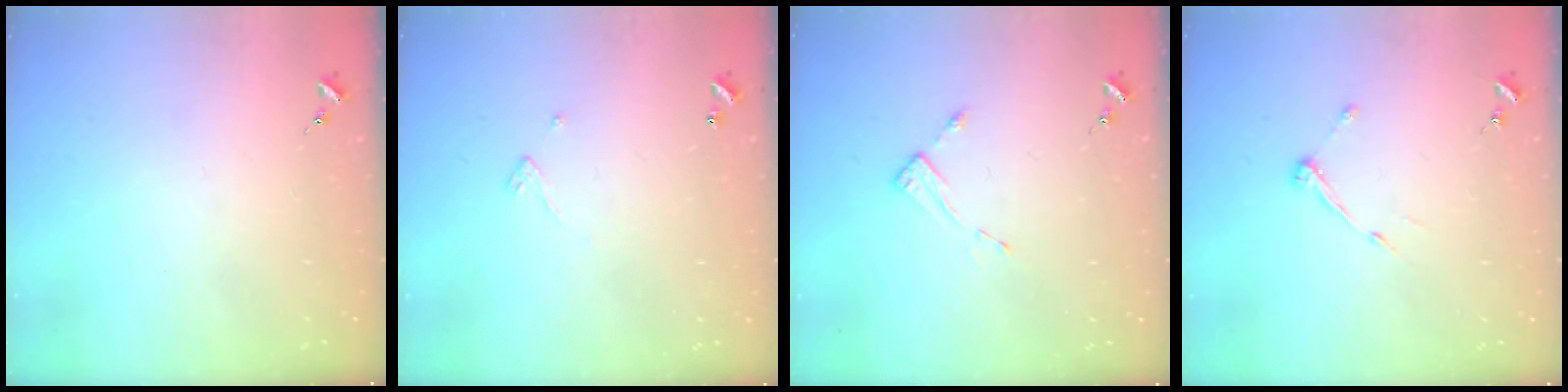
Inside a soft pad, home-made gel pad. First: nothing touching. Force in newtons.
{"total": 2.4, "press": 2.4, "slide": 0.2}
{"total": 2.6, "press": 2.6, "slide": 0.3}
{"total": 6.2, "press": 6.2, "slide": 0.5}